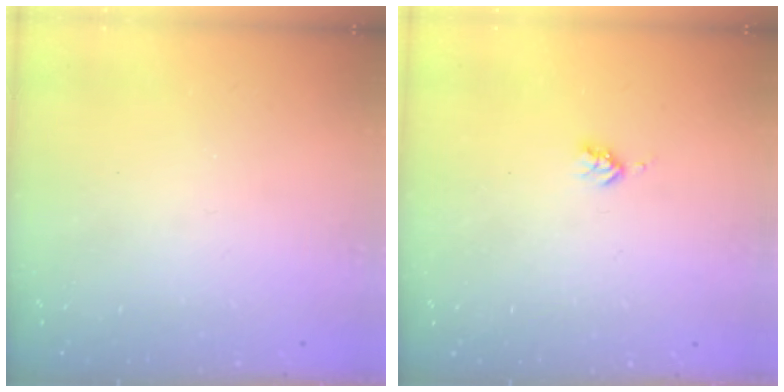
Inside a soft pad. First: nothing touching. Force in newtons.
{"total": 2.7, "press": 2.6, "slide": 0.5}